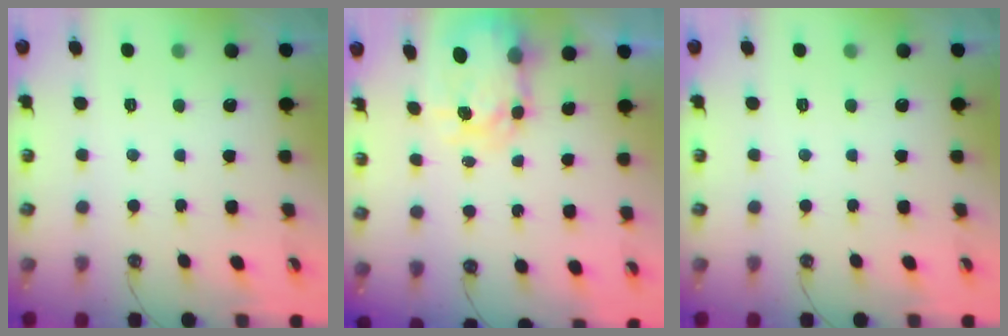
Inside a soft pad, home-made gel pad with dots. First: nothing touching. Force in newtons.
{"total": 6.6, "press": 6.6, "slide": 0.6}
{"total": 0.0}